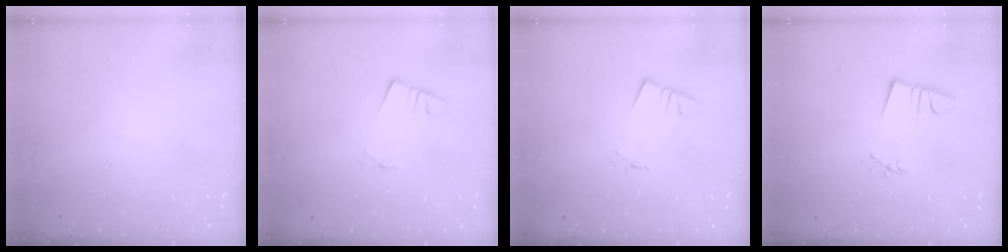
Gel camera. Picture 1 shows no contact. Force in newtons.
{"total": 1.3, "press": 1.3, "slide": 0.1}
{"total": 1.3, "press": 1.3, "slide": 0.1}
{"total": 3.6, "press": 2.1, "slide": 2.9}